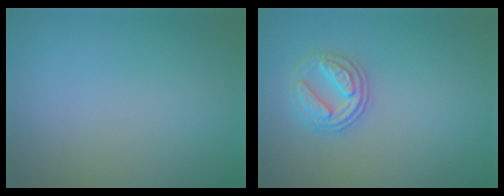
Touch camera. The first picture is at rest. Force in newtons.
{"total": 2.7, "press": 2.6, "slide": 0.3}